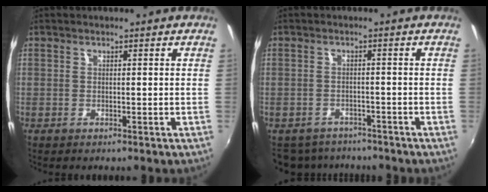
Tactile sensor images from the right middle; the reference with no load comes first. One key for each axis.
{"total": 8.0, "fx": -7.0, "fy": 3.2, "fz": 1.8, "tx": -0.053, "ty": -0.008, "tz": -0.101}